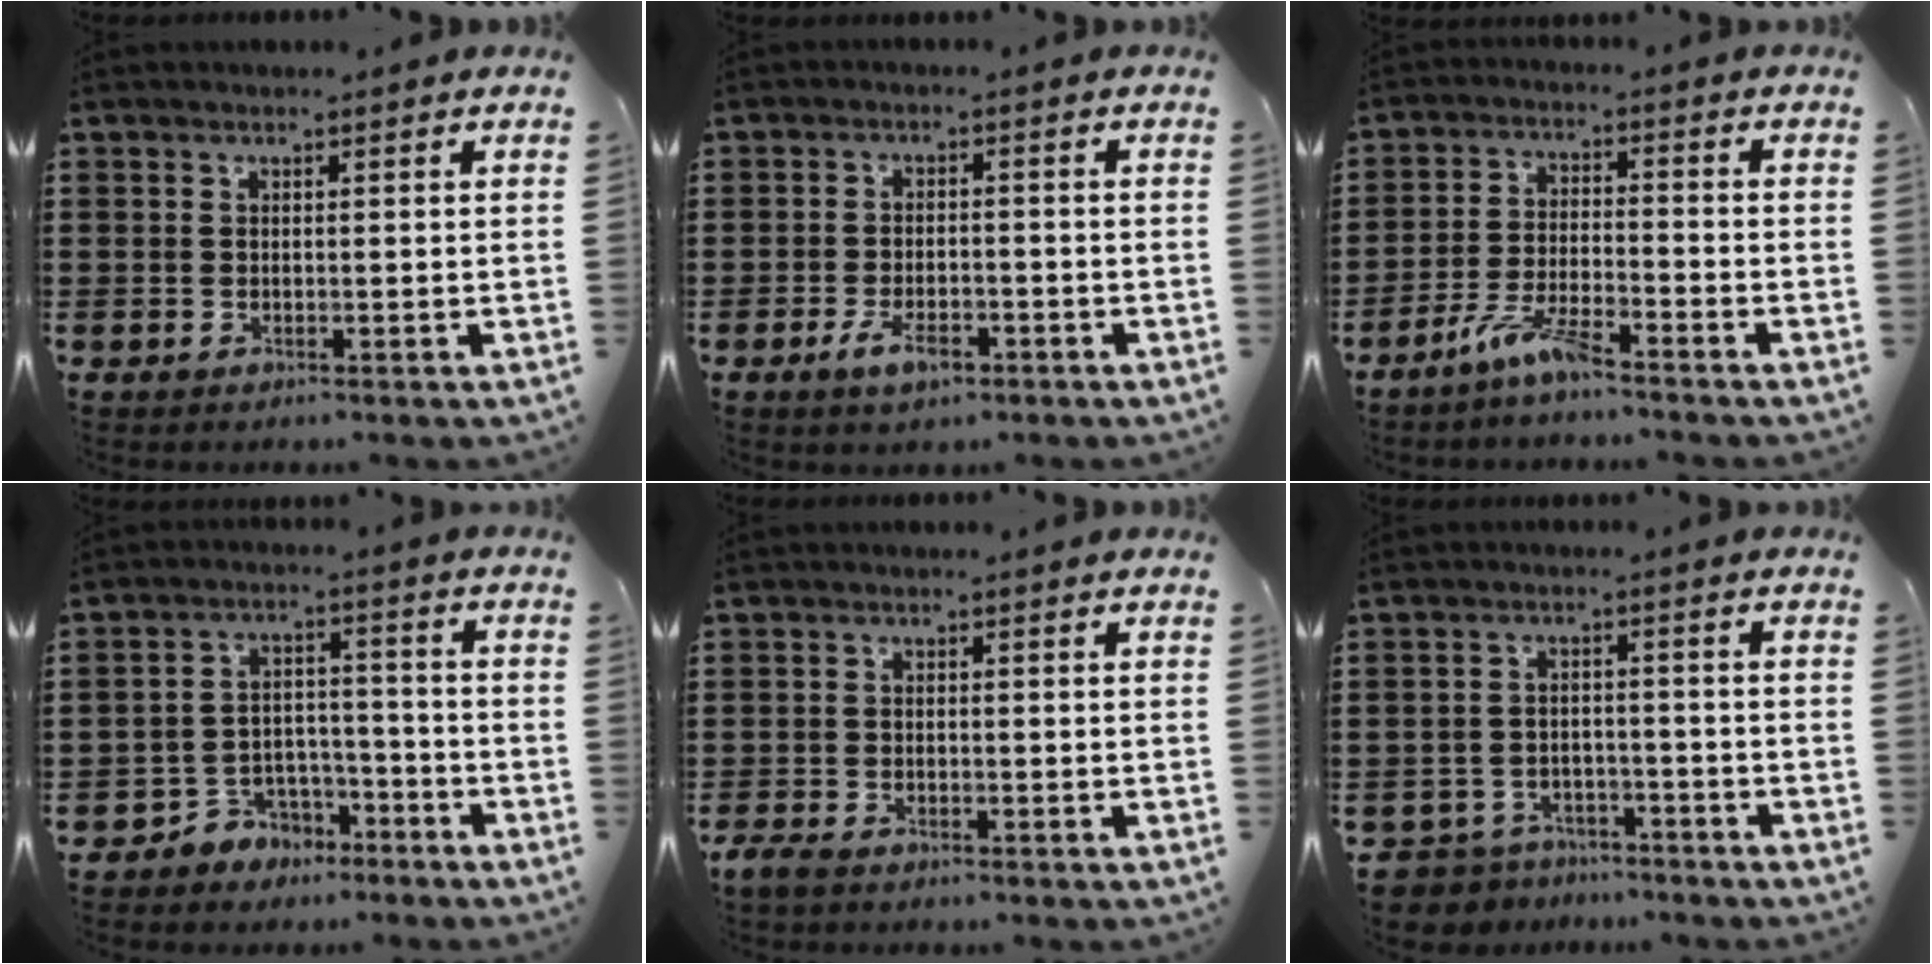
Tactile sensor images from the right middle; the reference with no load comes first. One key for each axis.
{"total": 4.2, "fx": -2.3, "fy": 1.8, "fz": 3.1, "tx": -0.064, "ty": -0.001, "tz": -0.044}
{"total": 6.0, "fx": -4.9, "fy": 0.7, "fz": 3.4, "tx": -0.081, "ty": -0.006, "tz": -0.096}
{"total": 4.6, "fx": -4.0, "fy": 2.3, "fz": 0.1, "tx": -0.013, "ty": 0.008, "tz": -0.082}
{"total": 1.8, "fx": -1.5, "fy": 0.6, "fz": 0.8, "tx": -0.032, "ty": -0.004, "tz": -0.034}
{"total": 4.1, "fx": -4.0, "fy": 0.9, "fz": -0.2, "tx": -0.020, "ty": -0.002, "tz": -0.089}